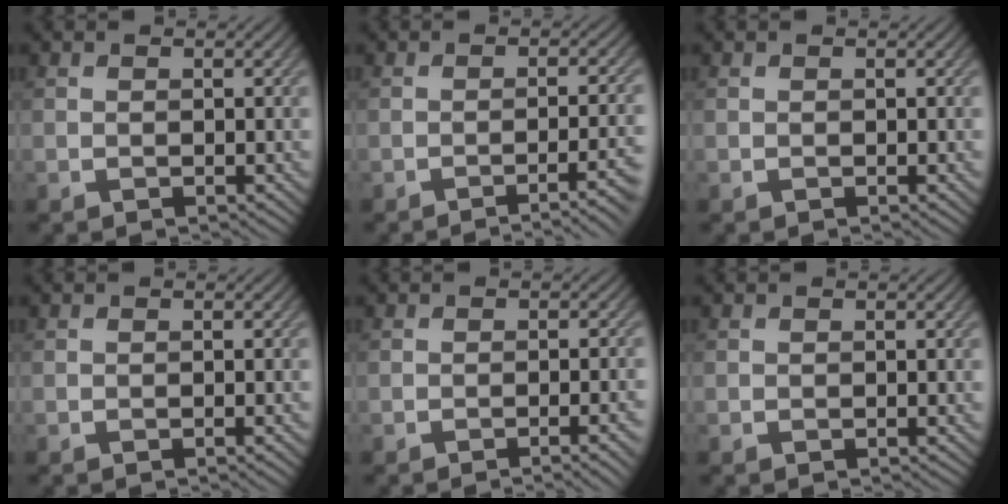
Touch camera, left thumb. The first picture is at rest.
{"total": 5.7, "force": [-2.9, 1.1, 4.8], "torque": [-0.059, 0.004, -0.041]}
{"total": 0.0}
{"total": 0.6, "force": [-0.3, 0.0, 0.5], "torque": [-0.005, 0.001, -0.007]}
{"total": 3.4, "force": [-1.4, 0.7, 3.0], "torque": [-0.033, 0.008, -0.025]}
{"total": 0.0}